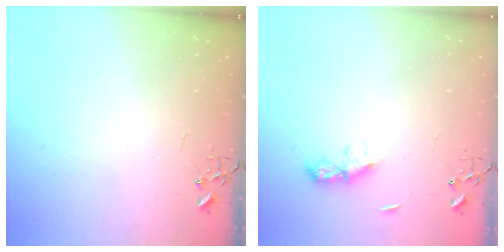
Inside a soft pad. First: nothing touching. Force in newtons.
{"total": 6.4, "press": 6.3, "slide": 0.7}